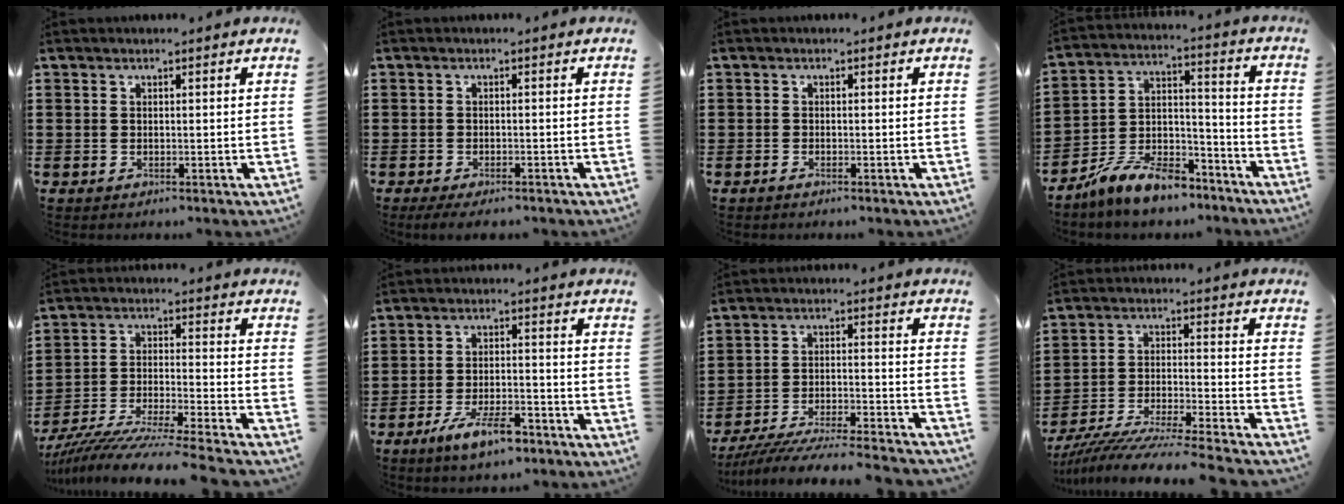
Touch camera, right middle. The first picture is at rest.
{"total": 1.0, "force": [-0.9, 0.0, 0.5], "torque": [-0.010, -0.001, -0.016]}
{"total": 0.6, "force": [-0.4, 0.0, 0.4], "torque": [-0.009, -0.004, -0.007]}
{"total": 9.3, "force": [-7.9, 3.0, 4.0], "torque": [-0.082, 0.025, -0.152]}
{"total": 9.4, "force": [-8.8, -0.9, 3.2], "torque": [-0.057, -0.003, -0.176]}
{"total": 6.7, "force": [-4.5, 1.8, 4.7], "torque": [-0.089, 0.001, -0.082]}
{"total": 6.9, "force": [-6.5, -0.4, 2.1], "torque": [-0.042, -0.007, -0.131]}
{"total": 8.4, "force": [-8.0, -0.8, 2.4], "torque": [-0.048, -0.003, -0.162]}